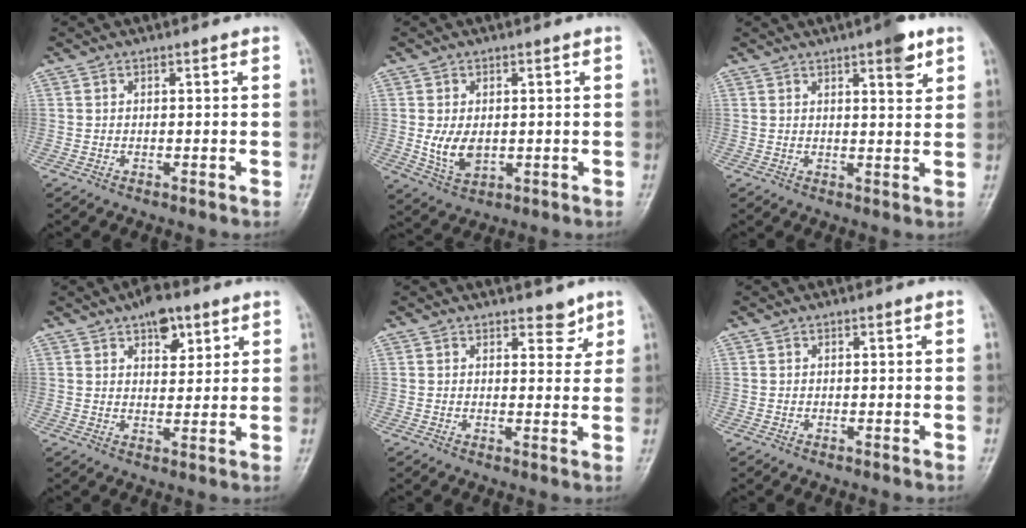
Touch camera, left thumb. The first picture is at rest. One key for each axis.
{"total": 6.0, "fx": -0.3, "fy": 4.1, "fz": 4.4, "tx": -0.069, "ty": -0.005, "tz": 0.005}
{"total": 5.2, "fx": 3.0, "fy": 1.3, "fz": 4.0, "tx": -0.043, "ty": -0.013, "tz": 0.036}
{"total": 6.5, "fx": 3.6, "fy": 3.6, "fz": 4.0, "tx": -0.028, "ty": -0.014, "tz": 0.049}
{"total": 3.1, "fx": 2.2, "fy": 1.7, "fz": 1.4, "tx": 0.006, "ty": -0.012, "tz": 0.028}
{"total": 0.0}